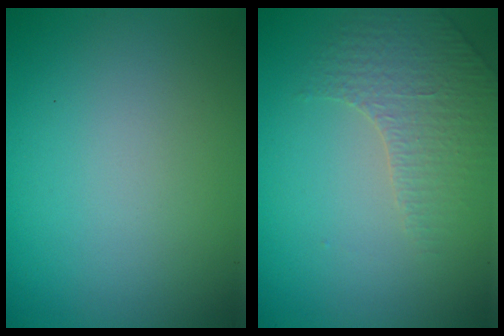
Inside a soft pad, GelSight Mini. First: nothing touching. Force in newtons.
{"total": 1.8, "press": 1.6, "slide": 0.8}